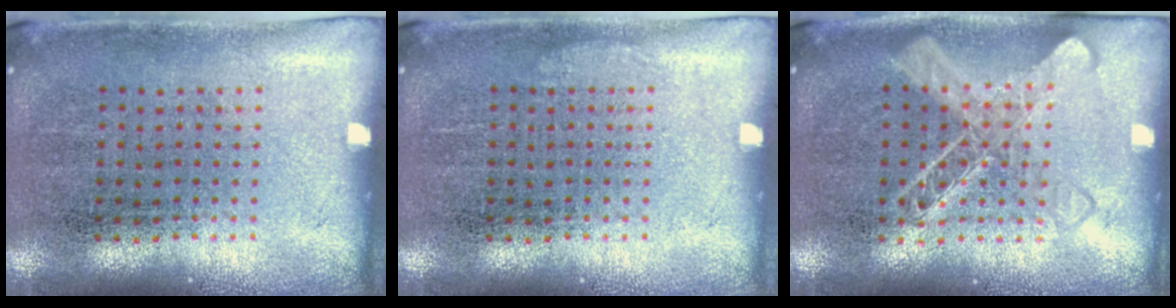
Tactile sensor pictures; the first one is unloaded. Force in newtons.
{"total": 0.5, "press": 0.5, "slide": 0.1}
{"total": 2.6, "press": 2.6, "slide": 0.4}